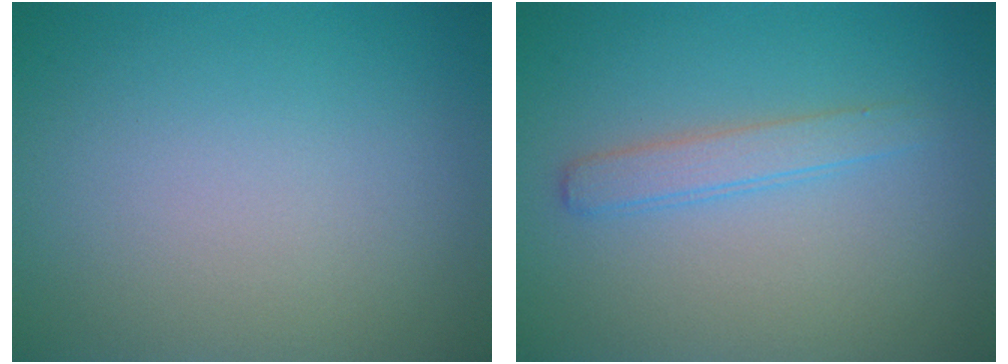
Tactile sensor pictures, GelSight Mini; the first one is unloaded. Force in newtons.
{"total": 2.0, "press": 2.0, "slide": 0.0}